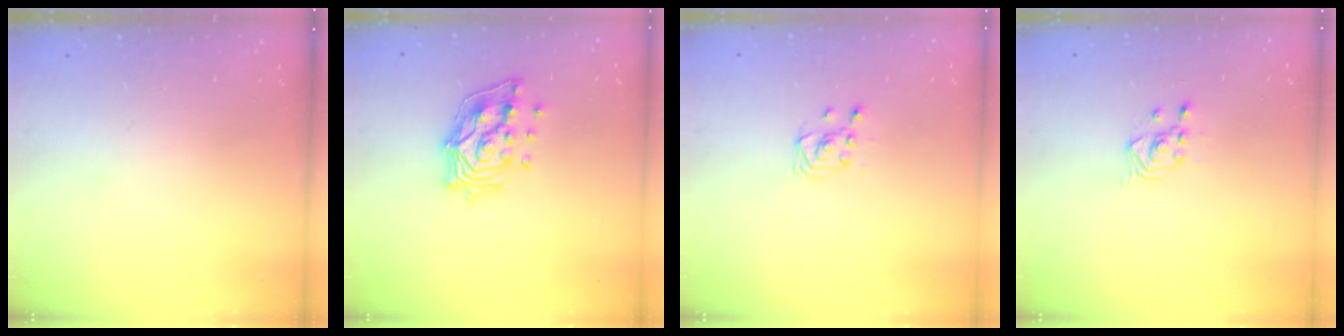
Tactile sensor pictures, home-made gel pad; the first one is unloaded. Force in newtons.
{"total": 13.9, "press": 13.8, "slide": 1.8}
{"total": 2.9, "press": 2.9, "slide": 0.4}
{"total": 2.5, "press": 2.5, "slide": 0.3}